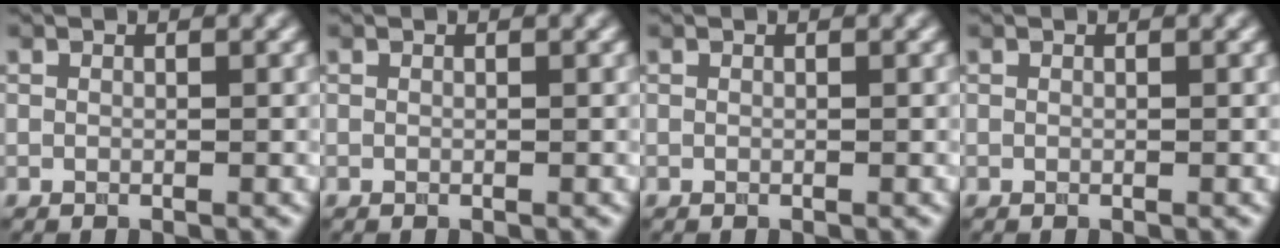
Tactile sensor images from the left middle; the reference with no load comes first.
{"total": 0.0}
{"total": 0.0}
{"total": 0.0}